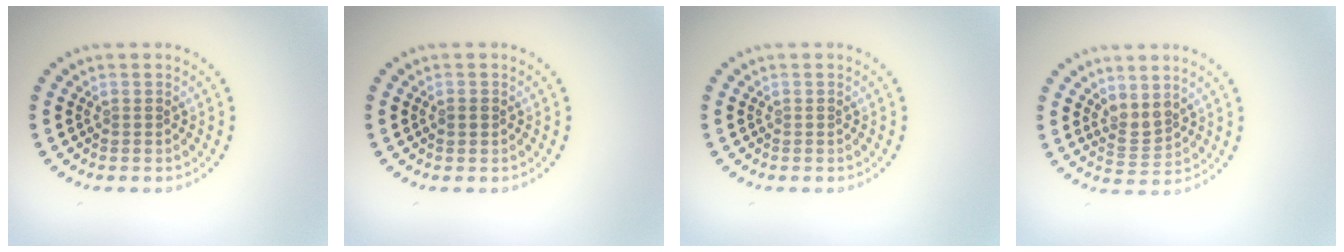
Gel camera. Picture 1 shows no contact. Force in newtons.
{"total": 0.7, "press": 0.7, "slide": 0.1}
{"total": 0.0}
{"total": 2.0, "press": 1.6, "slide": 1.3}